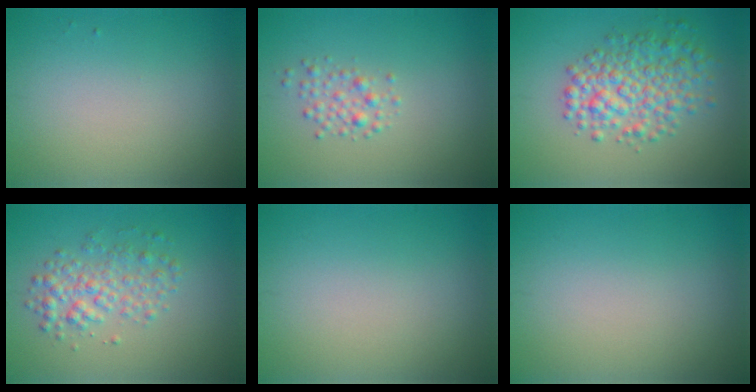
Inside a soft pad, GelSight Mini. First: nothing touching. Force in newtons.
{"total": 1.6, "press": 1.6, "slide": 0.1}
{"total": 5.4, "press": 5.4, "slide": 0.1}
{"total": 3.2, "press": 3.2, "slide": 0.1}
{"total": 0.0}
{"total": 0.0}